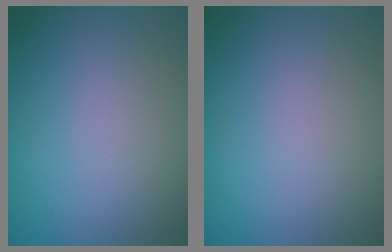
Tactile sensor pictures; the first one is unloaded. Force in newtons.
{"total": 0.0}